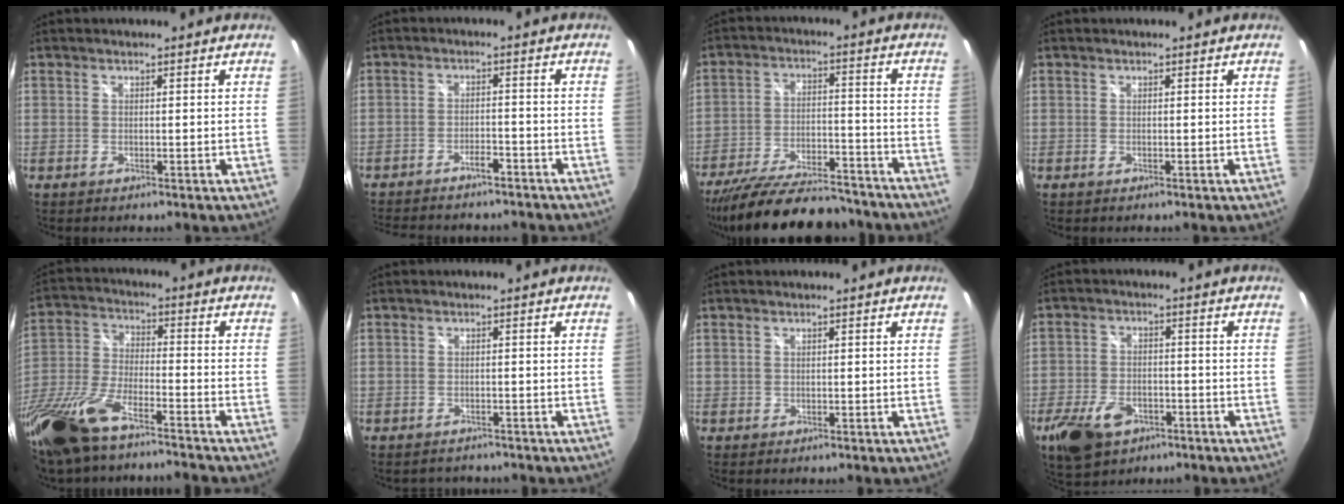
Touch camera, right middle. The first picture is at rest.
{"total": 10.0, "force": [-8.8, 2.9, 3.9], "torque": [-0.093, -0.002, -0.125]}
{"total": 23.4, "force": [-20.0, 6.1, 10.5], "torque": [-0.199, -0.026, -0.291]}
{"total": 0.0}
{"total": 20.2, "force": [-15.3, 5.1, 12.1], "torque": [-0.278, -0.047, -0.288]}
{"total": 2.1, "force": [-1.9, 0.9, 0.0], "torque": [-0.002, 0.003, -0.026]}
{"total": 0.0}
{"total": 11.0, "force": [-6.1, 6.6, 6.2], "torque": [-0.155, -0.012, -0.103]}